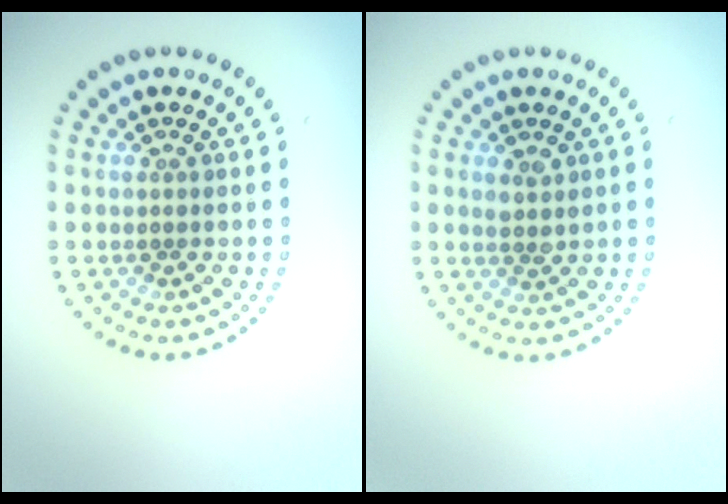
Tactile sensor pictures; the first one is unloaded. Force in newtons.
{"total": 1.4, "press": 1.2, "slide": 0.7}